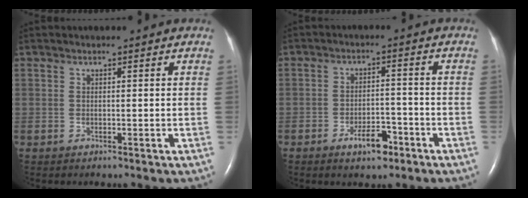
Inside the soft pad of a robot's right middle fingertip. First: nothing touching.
{"total": 4.8, "force": [-3.0, 2.0, 3.2], "torque": [-0.052, 0.004, -0.046]}